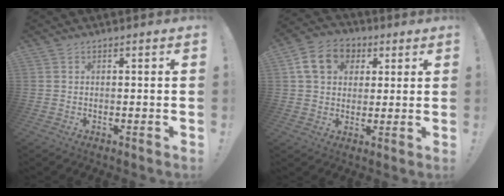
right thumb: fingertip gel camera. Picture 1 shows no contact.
{"total": 12.9, "force": [4.7, 10.3, 6.2], "torque": [-0.081, -0.011, 0.094]}